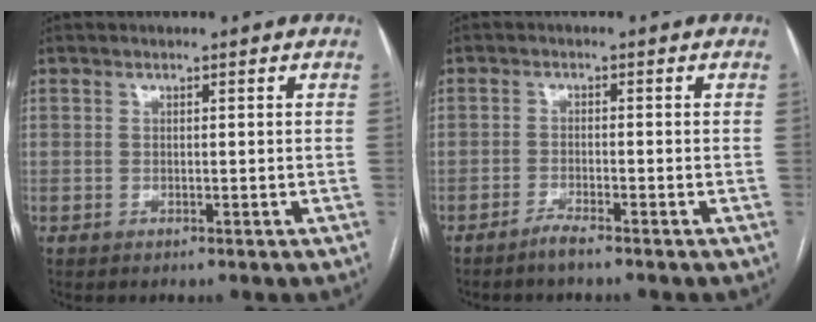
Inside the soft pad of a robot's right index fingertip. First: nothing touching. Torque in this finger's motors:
{"motor_torque": [-0.01, -0.08, 0.00, 0.03]}